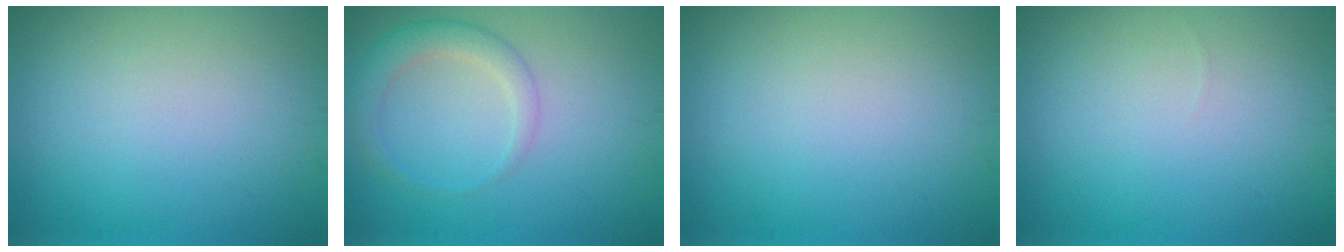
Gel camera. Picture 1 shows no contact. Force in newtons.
{"total": 2.8, "press": 2.8, "slide": 0.2}
{"total": 0.0}
{"total": 0.0}